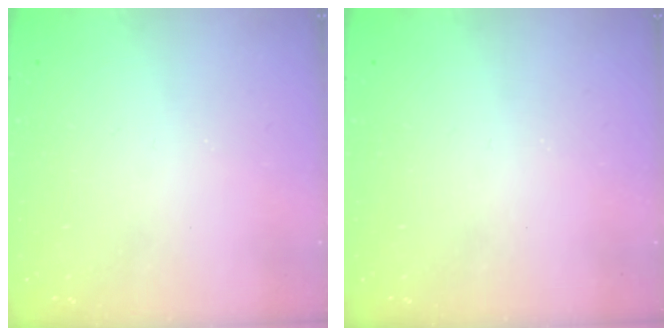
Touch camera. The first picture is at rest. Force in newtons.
{"total": 0.0}